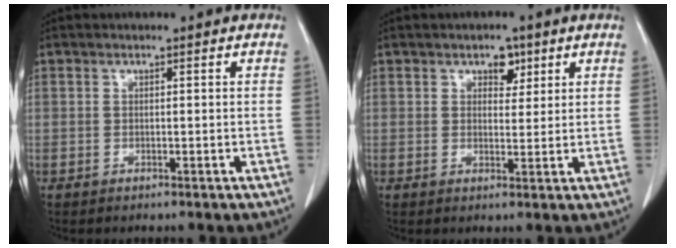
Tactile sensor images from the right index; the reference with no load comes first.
{"total": 3.4, "force": [1.9, 2.3, 1.7], "torque": [-0.013, 0.003, 0.028]}